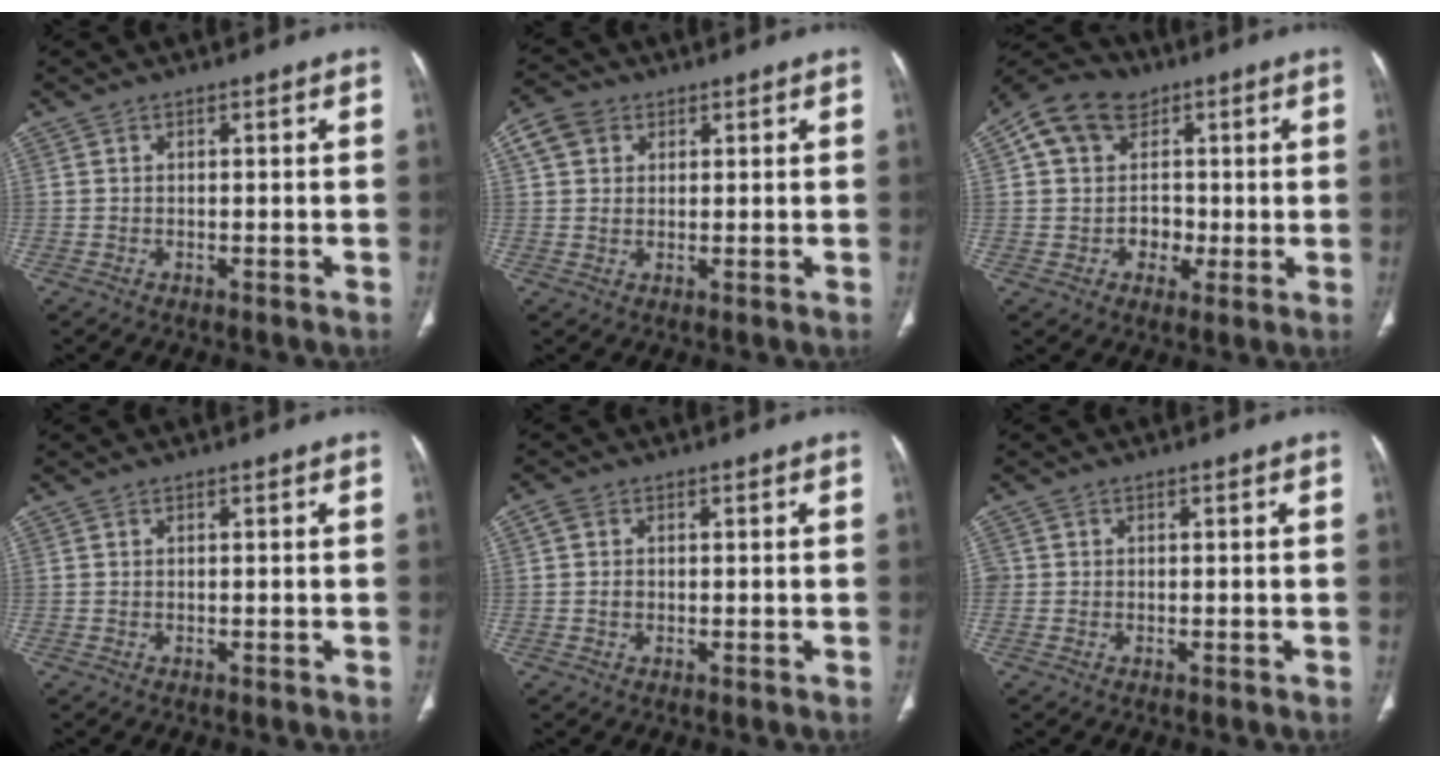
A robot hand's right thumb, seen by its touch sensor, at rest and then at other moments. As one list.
[{"total": 5.5, "force": [2.3, 4.3, 2.5], "torque": [-0.039, 0.006, 0.043]}, {"total": 13.5, "force": [3.3, 11.6, 6.1], "torque": [-0.084, 0.013, 0.053]}, {"total": 0.0}, {"total": 1.9, "force": [0.0, 1.6, 1.0], "torque": [-0.021, 0.004, 0.000]}, {"total": 1.0, "force": [-0.1, 1.0, 0.3], "torque": [0.004, 0.004, -0.002]}]